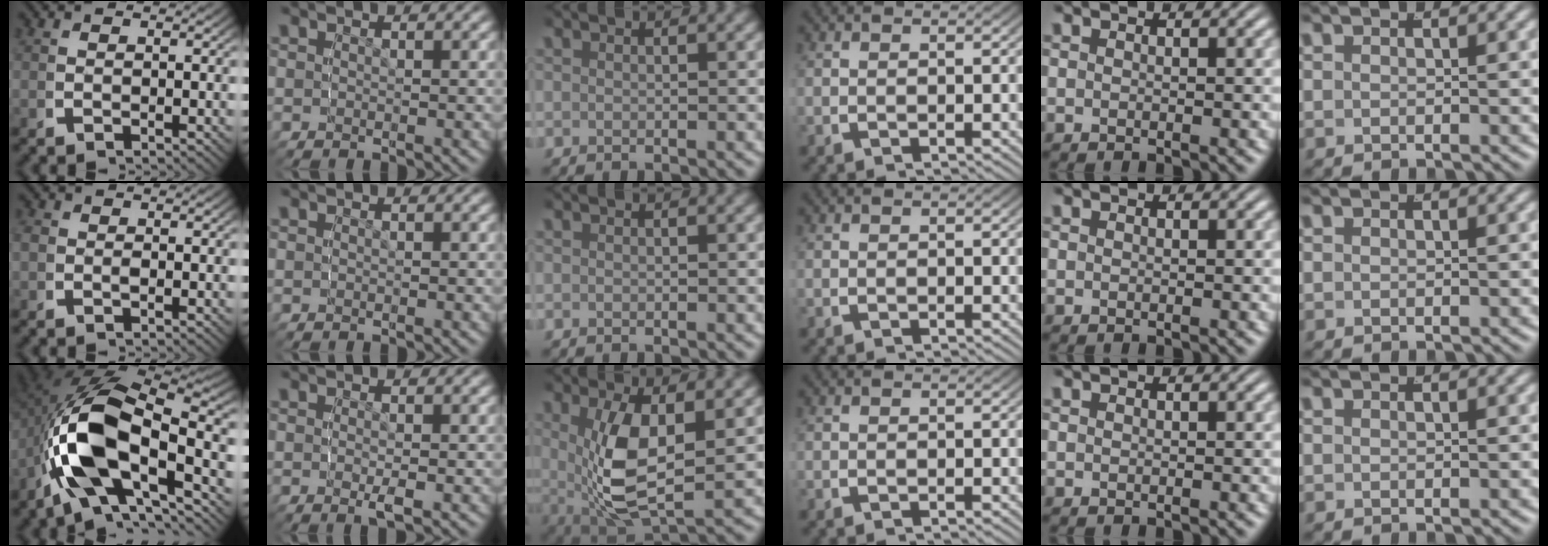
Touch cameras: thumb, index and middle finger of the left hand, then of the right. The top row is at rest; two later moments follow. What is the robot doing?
{"motion": "grasp_and_lifting", "object": "button"}